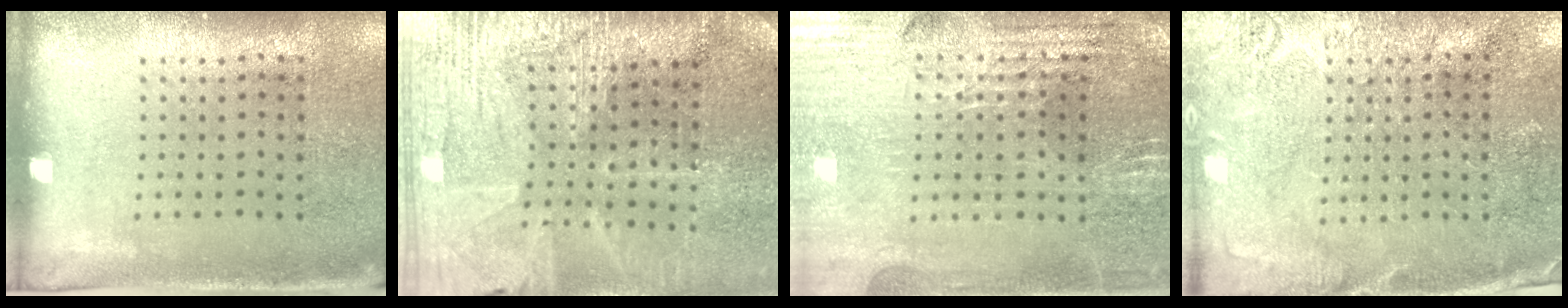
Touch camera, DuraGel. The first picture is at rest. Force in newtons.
{"total": 3.4, "press": 3.2, "slide": 1.0}
{"total": 2.8, "press": 2.8, "slide": 0.5}
{"total": 2.7, "press": 2.6, "slide": 0.6}